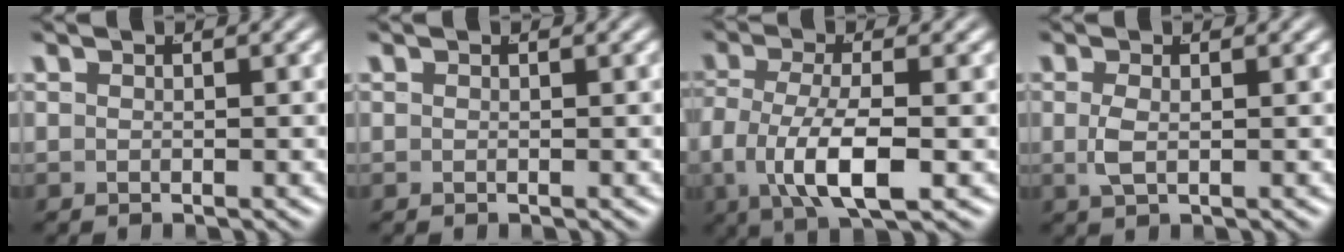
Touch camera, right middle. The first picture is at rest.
{"total": 0.0}
{"total": 6.8, "force": [-1.2, 3.5, 5.7], "torque": [-0.121, -0.020, -0.010]}
{"total": 1.4, "force": [0.1, 0.3, 1.4], "torque": [-0.039, -0.008, 0.008]}